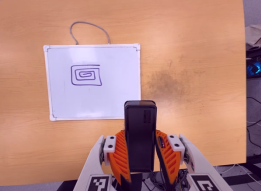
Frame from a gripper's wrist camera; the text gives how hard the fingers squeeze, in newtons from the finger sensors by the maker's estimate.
{"total": 5.8, "left": 4.3, "right": 7.4}